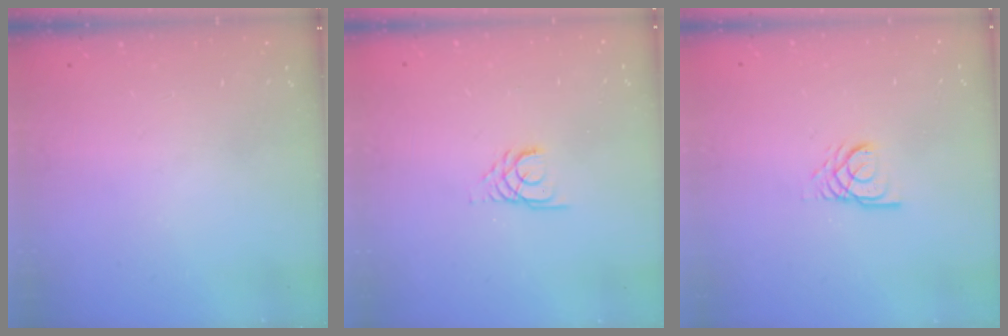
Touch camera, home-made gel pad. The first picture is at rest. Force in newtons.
{"total": 3.0, "press": 2.9, "slide": 0.3}
{"total": 3.1, "press": 3.0, "slide": 0.2}